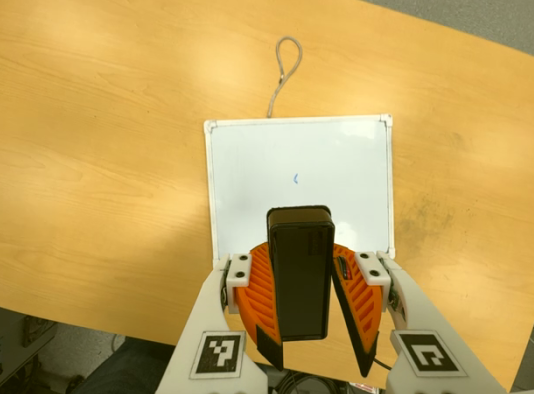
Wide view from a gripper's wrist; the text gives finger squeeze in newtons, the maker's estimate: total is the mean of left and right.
{"total": 8.4, "left": 9.1, "right": 7.8}